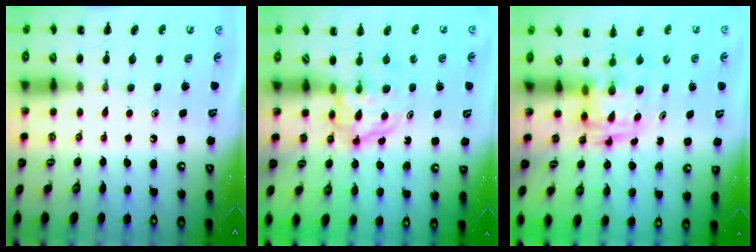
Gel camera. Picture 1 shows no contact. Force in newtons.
{"total": 3.9, "press": 3.9, "slide": 0.5}
{"total": 2.9, "press": 2.9, "slide": 0.6}